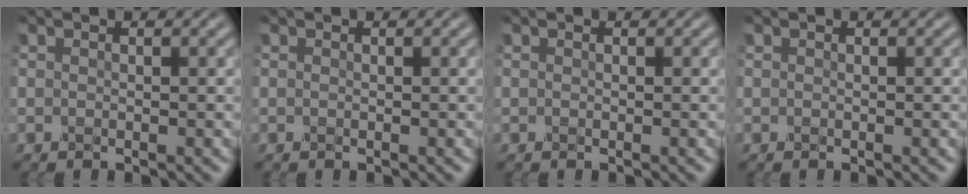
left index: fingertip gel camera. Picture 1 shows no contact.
{"total": 0.0}
{"total": 0.0}
{"total": 0.0}